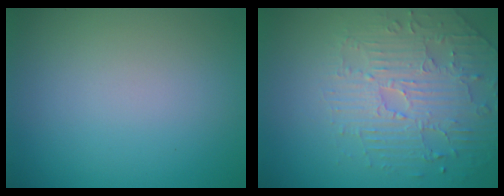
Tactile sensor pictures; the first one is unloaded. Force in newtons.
{"total": 4.6, "press": 3.9, "slide": 2.3}